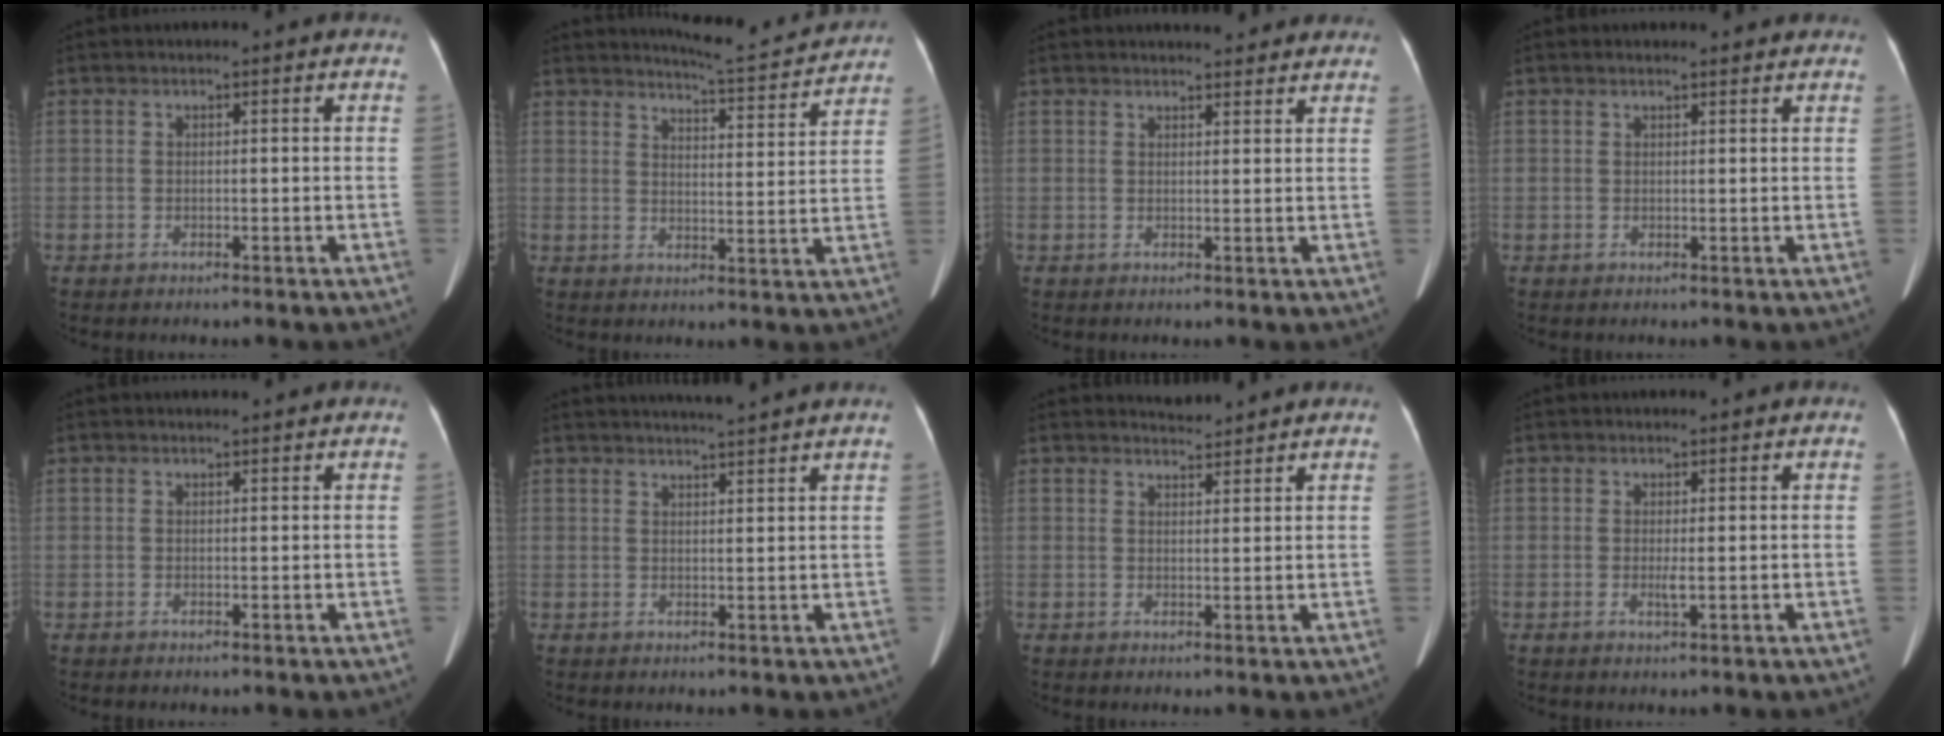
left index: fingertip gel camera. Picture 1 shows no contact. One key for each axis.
{"total": 10.0, "fx": 9.9, "fy": 0.1, "fz": 1.7, "tx": -0.034, "ty": -0.011, "tz": 0.128}
{"total": 6.0, "fx": 5.5, "fy": 1.4, "fz": 1.8, "tx": -0.017, "ty": 0.012, "tz": 0.061}
{"total": 2.9, "fx": 2.7, "fy": 0.6, "fz": 0.8, "tx": -0.015, "ty": 0.015, "tz": 0.033}
{"total": 0.9, "fx": 0.9, "fy": 0.0, "fz": 0.2, "tx": -0.007, "ty": 0.004, "tz": 0.017}
{"total": 6.5, "fx": 6.0, "fy": -1.2, "fz": 2.4, "tx": -0.036, "ty": 0.010, "tz": 0.078}
{"total": 2.4, "fx": 2.4, "fy": 0.0, "fz": -0.2, "tx": -0.006, "ty": 0.004, "tz": 0.042}
{"total": 1.1, "fx": 0.1, "fy": 0.0, "fz": 1.1, "tx": -0.028, "ty": -0.002, "tz": 0.003}